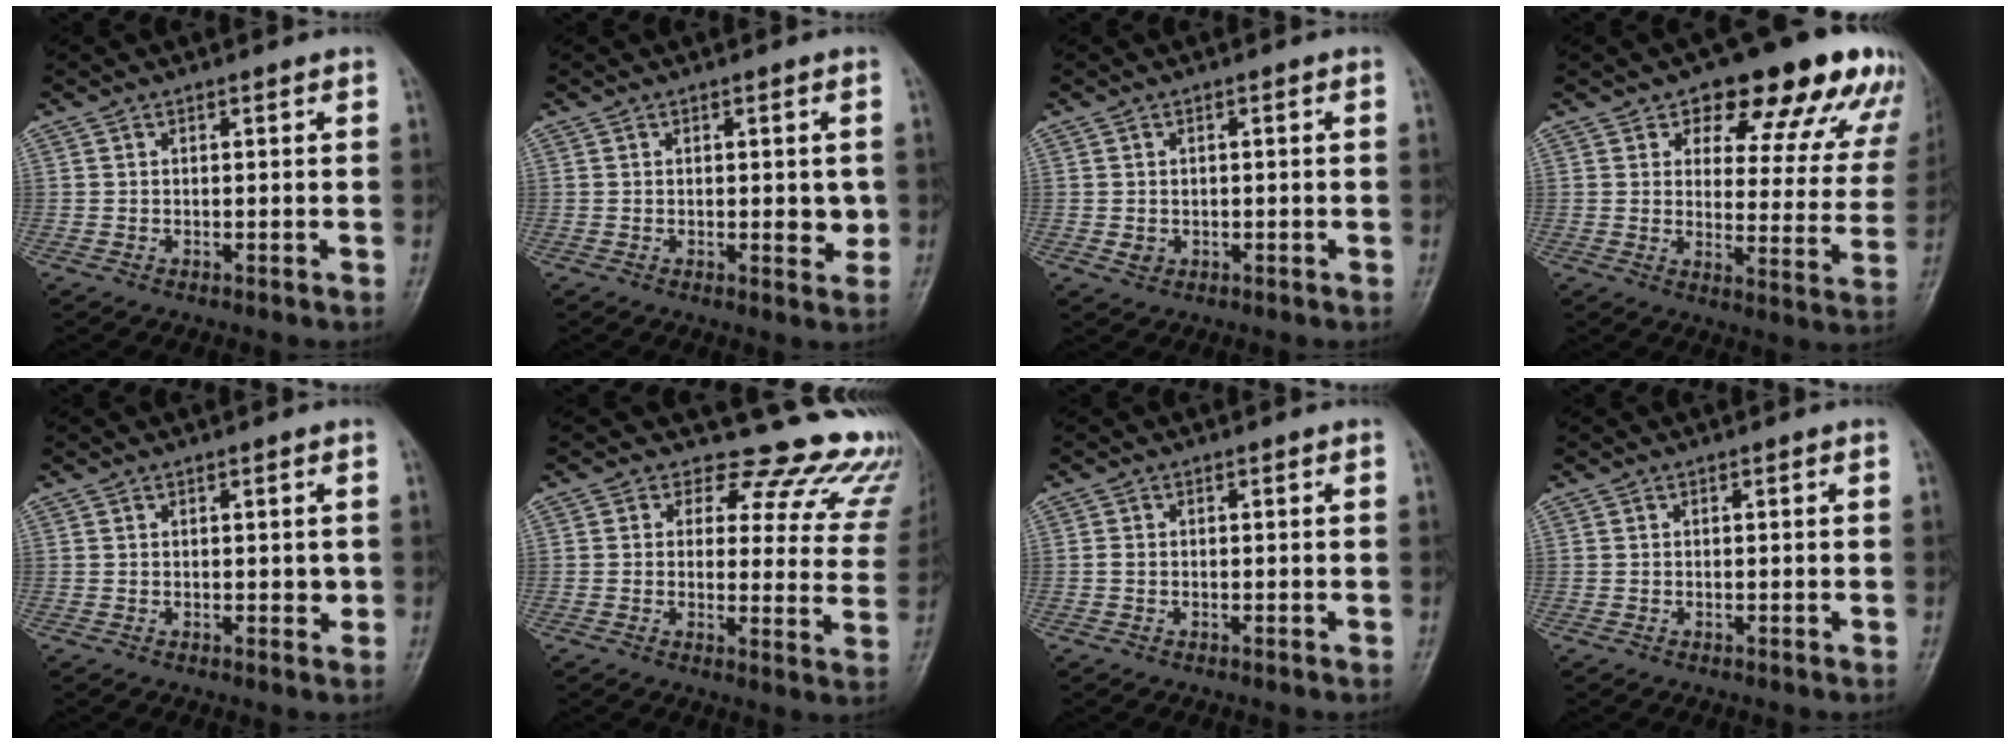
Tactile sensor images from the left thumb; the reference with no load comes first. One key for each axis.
{"total": 3.6, "fx": -0.1, "fy": 1.7, "fz": 3.2, "tx": -0.025, "ty": -0.005, "tz": 0.000}
{"total": 1.7, "fx": -0.3, "fy": 1.5, "fz": 0.7, "tx": -0.007, "ty": 0.001, "tz": 0.001}
{"total": 19.6, "fx": 13.4, "fy": 8.6, "fz": 11.5, "tx": -0.085, "ty": -0.055, "tz": 0.155}
{"total": 1.7, "fx": 0.0, "fy": 1.0, "fz": 1.4, "tx": -0.005, "ty": -0.001, "tz": -0.003}
{"total": 17.2, "fx": 14.2, "fy": 8.1, "fz": 5.2, "tx": -0.007, "ty": -0.096, "tz": 0.132}
{"total": 0.8, "fx": -0.3, "fy": 0.6, "fz": 0.4, "tx": -0.014, "ty": -0.001, "tz": -0.007}
{"total": 0.0}